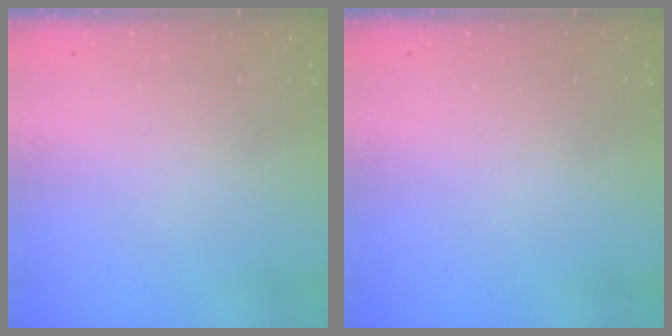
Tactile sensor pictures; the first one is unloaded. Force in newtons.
{"total": 0.0}